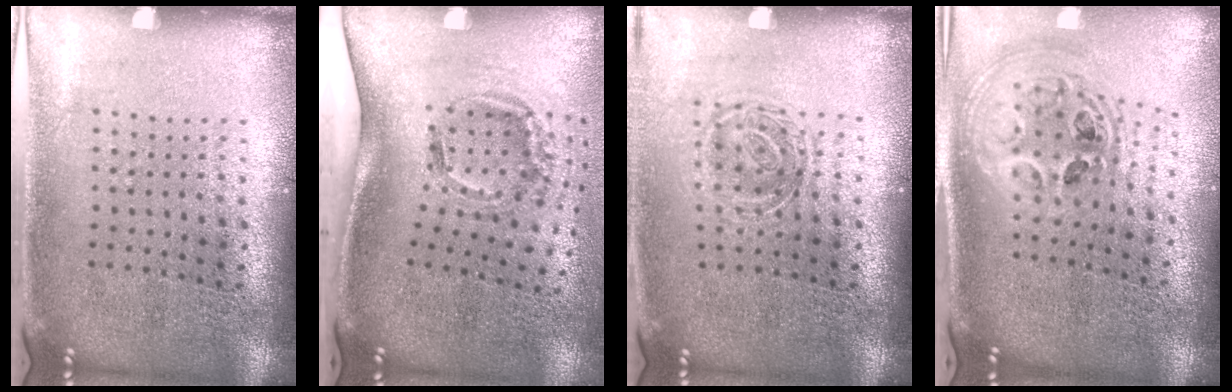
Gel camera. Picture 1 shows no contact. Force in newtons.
{"total": 2.1, "press": 1.2, "slide": 1.7}
{"total": 1.3, "press": 1.0, "slide": 0.8}
{"total": 2.4, "press": 1.8, "slide": 1.6}